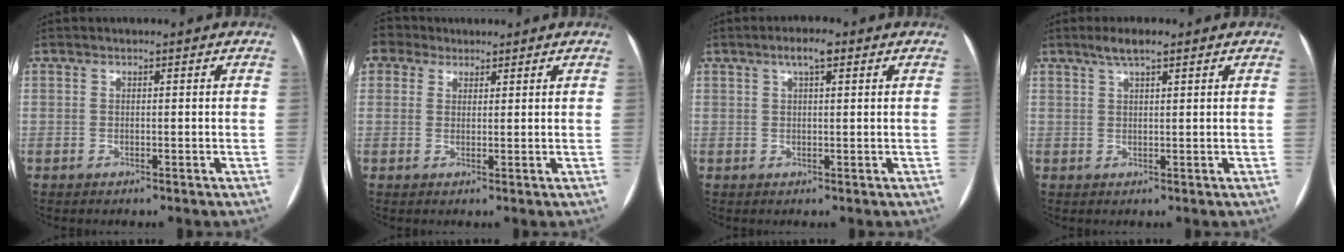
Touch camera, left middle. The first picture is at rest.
{"total": 3.7, "force": [2.9, 2.4, 0.1], "torque": [-0.005, 0.024, 0.050]}
{"total": 3.3, "force": [1.7, 0.8, 2.6], "torque": [-0.048, 0.011, 0.029]}
{"total": 3.3, "force": [2.3, 0.5, 2.3], "torque": [-0.047, 0.011, 0.043]}